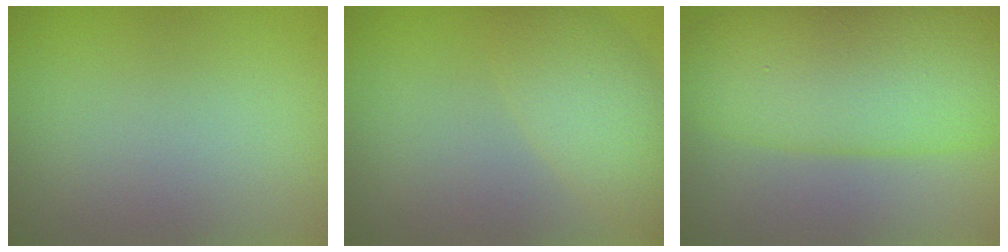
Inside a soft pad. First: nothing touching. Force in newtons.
{"total": 4.3, "press": 4.3, "slide": 0.1}
{"total": 11.4, "press": 11.4, "slide": 0.2}